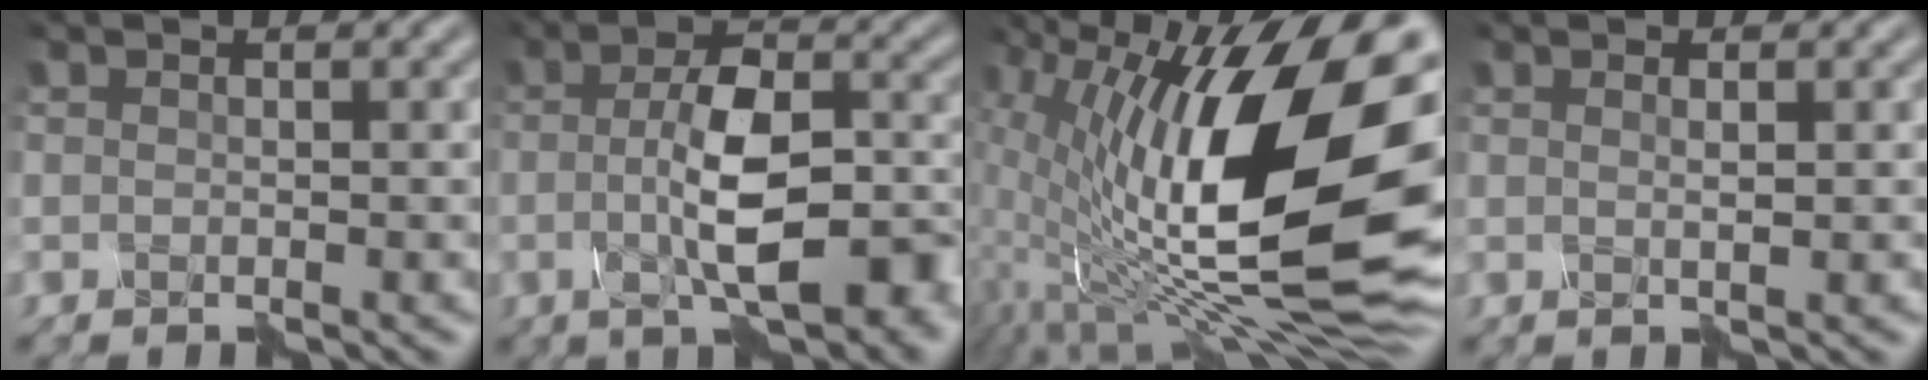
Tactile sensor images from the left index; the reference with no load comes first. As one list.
[{"total": 8.7, "force": [-1.5, 3.5, 7.8], "torque": [-0.129, 0.002, -0.024]}, {"total": 19.3, "force": [1.3, 8.5, 17.3], "torque": [-0.299, 0.000, 0.015]}, {"total": 1.0, "force": [0.5, 0.2, 0.9], "torque": [-0.009, 0.004, 0.005]}]